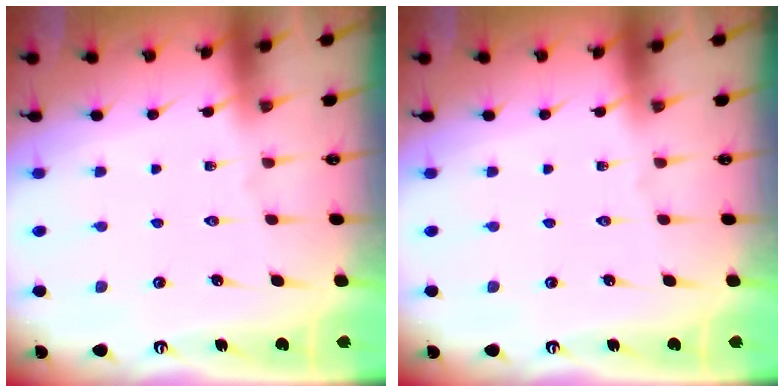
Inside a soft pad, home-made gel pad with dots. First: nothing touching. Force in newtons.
{"total": 0.0}